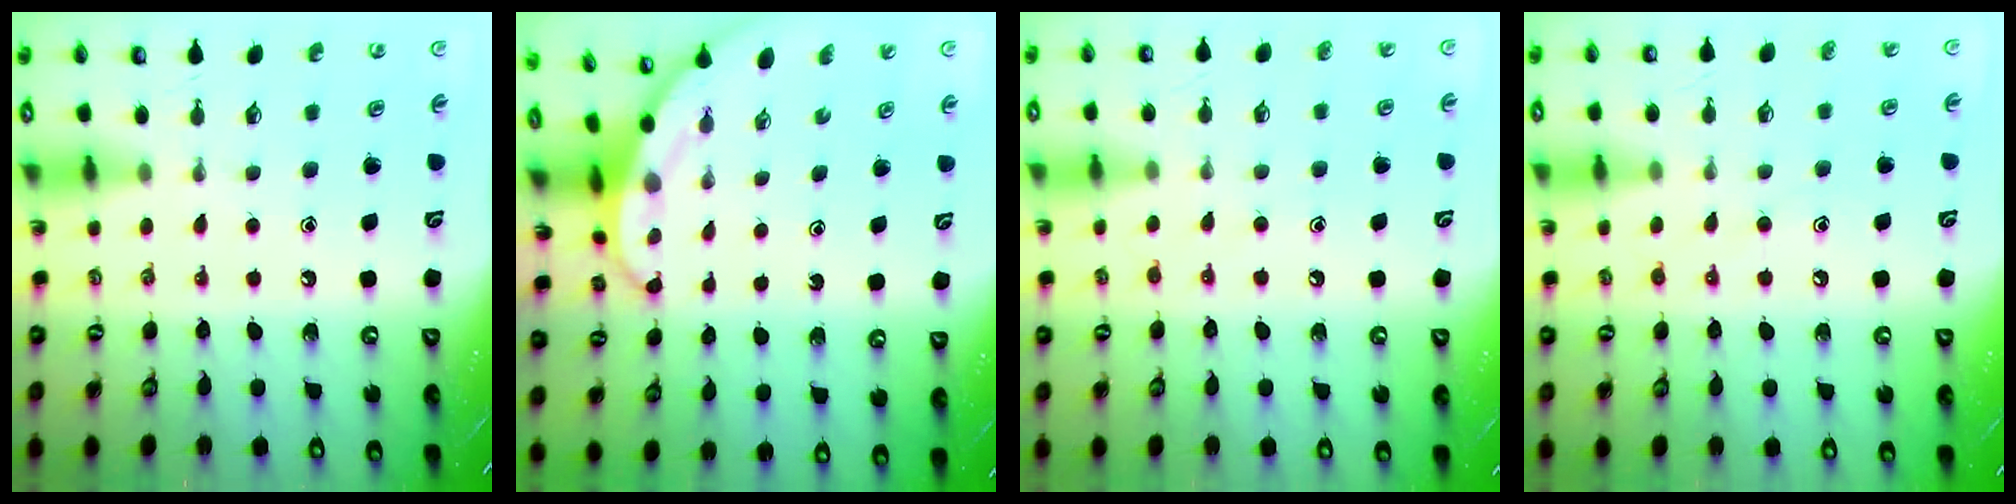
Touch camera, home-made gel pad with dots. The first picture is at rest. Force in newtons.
{"total": 3.5, "press": 3.5, "slide": 0.1}
{"total": 7.4, "press": 7.4, "slide": 0.5}
{"total": 7.6, "press": 7.6, "slide": 0.4}